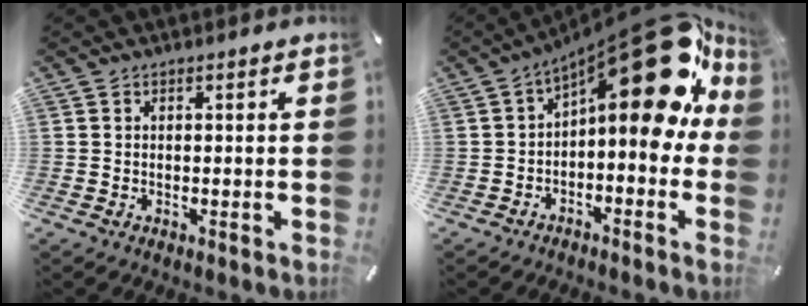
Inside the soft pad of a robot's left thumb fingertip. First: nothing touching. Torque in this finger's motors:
{"motor_torque": [0.41, 2.76, 2.07, -0.70, 0.58]}